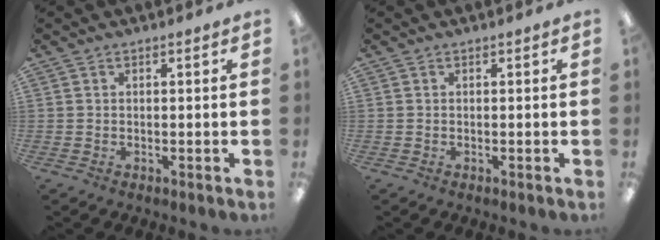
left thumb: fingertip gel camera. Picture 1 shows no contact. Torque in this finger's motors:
{"motor_torque": [-0.01, -0.01, 0.01, 0.00, 0.00]}